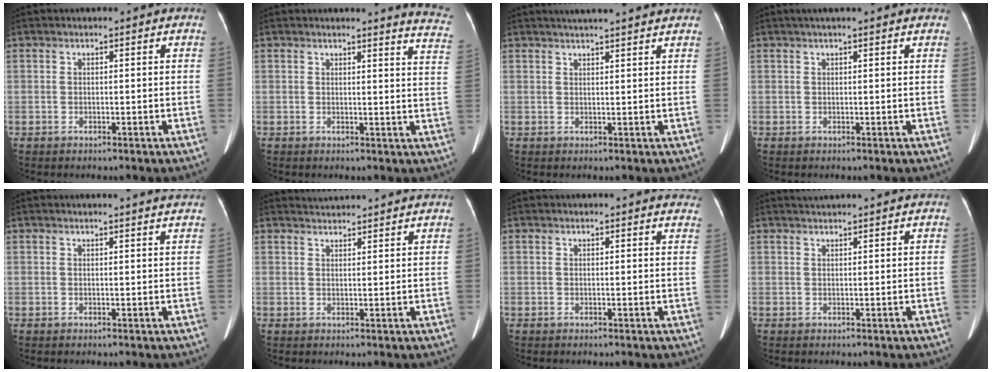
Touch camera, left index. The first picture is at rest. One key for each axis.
{"total": 8.0, "fx": 7.8, "fy": -0.2, "fz": 1.5, "tx": 0.001, "ty": -0.075, "tz": 0.051}
{"total": 8.7, "fx": 7.7, "fy": 0.0, "fz": 4.1, "tx": -0.057, "ty": 0.026, "tz": 0.091}
{"total": 4.9, "fx": 4.1, "fy": 0.1, "fz": 2.7, "tx": -0.039, "ty": 0.033, "tz": 0.052}
{"total": 2.8, "fx": 2.5, "fy": -0.6, "fz": 0.9, "tx": -0.015, "ty": -0.002, "tz": 0.025}
{"total": 3.7, "fx": 3.6, "fy": -0.5, "fz": 0.2, "tx": -0.009, "ty": 0.020, "tz": 0.055}
{"total": 5.3, "fx": 5.1, "fy": 0.8, "fz": 1.2, "tx": -0.002, "ty": -0.007, "tz": 0.028}
{"total": 2.1, "fx": 1.9, "fy": -0.7, "fz": 0.6, "tx": -0.006, "ty": 0.019, "tz": 0.041}